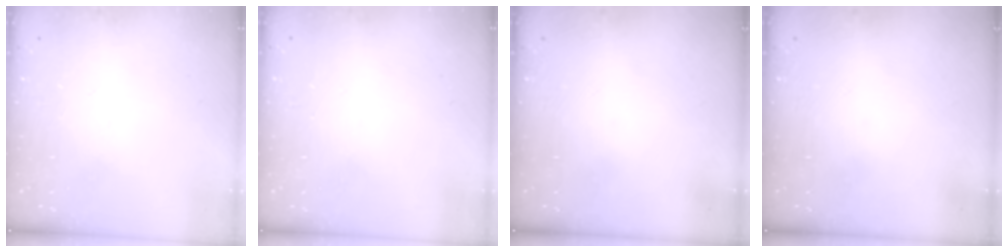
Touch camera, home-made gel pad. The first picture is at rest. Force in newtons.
{"total": 2.7, "press": 2.7, "slide": 0.2}
{"total": 0.0}
{"total": 0.0}